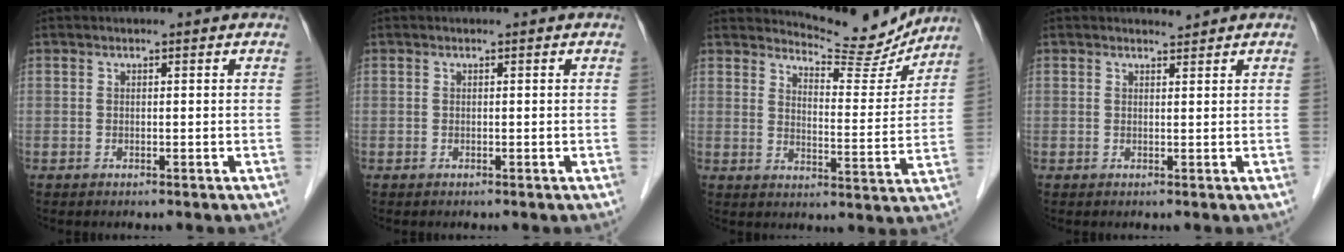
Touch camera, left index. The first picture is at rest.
{"total": 0.0}
{"total": 10.5, "force": [10.4, 1.2, 0.8], "torque": [-0.016, -0.029, 0.139]}
{"total": 0.9, "force": [0.9, -0.2, -0.2], "torque": [-0.007, -0.006, 0.015]}